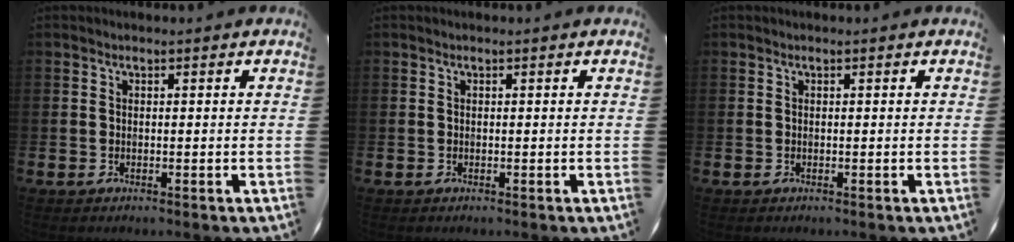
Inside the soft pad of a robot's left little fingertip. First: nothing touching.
{"total": 0.0}
{"total": 0.0}